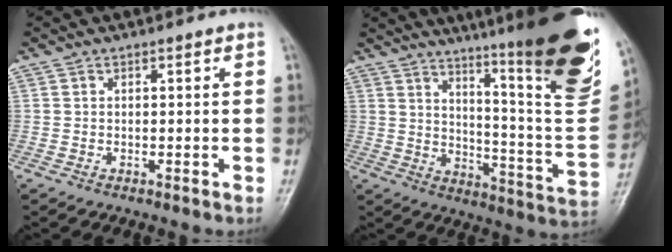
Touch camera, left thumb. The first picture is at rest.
{"total": 28.8, "force": [18.5, 3.6, 21.8], "torque": [-0.271, -0.101, 0.259]}